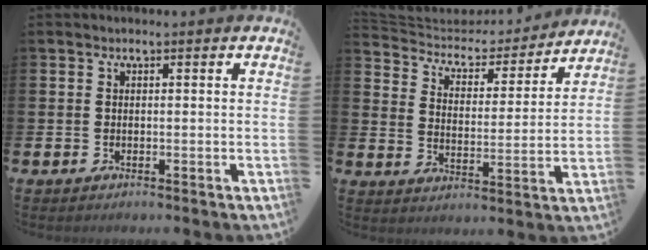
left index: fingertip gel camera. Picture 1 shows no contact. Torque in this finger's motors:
{"motor_torque": [-0.97, -1.17, -0.05, -0.02]}